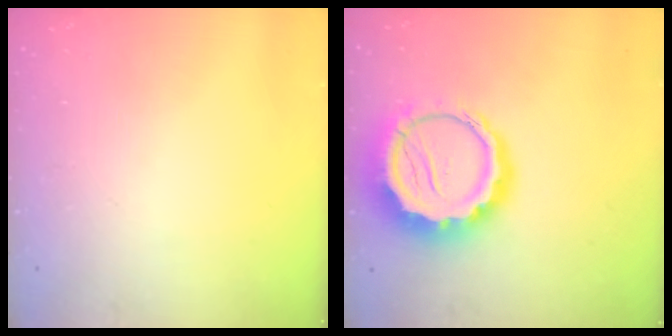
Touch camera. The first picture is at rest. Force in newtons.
{"total": 14.7, "press": 14.4, "slide": 3.1}